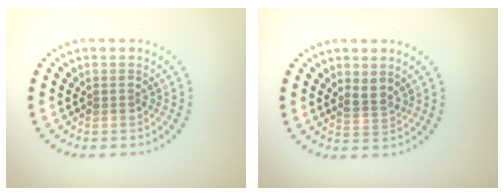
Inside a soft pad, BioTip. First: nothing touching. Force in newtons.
{"total": 1.9, "press": 1.4, "slide": 1.3}